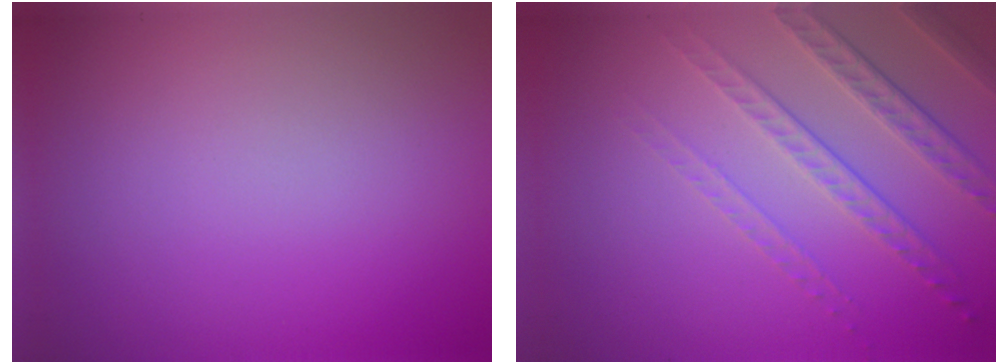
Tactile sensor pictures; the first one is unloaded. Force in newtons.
{"total": 4.6, "press": 3.1, "slide": 3.4}